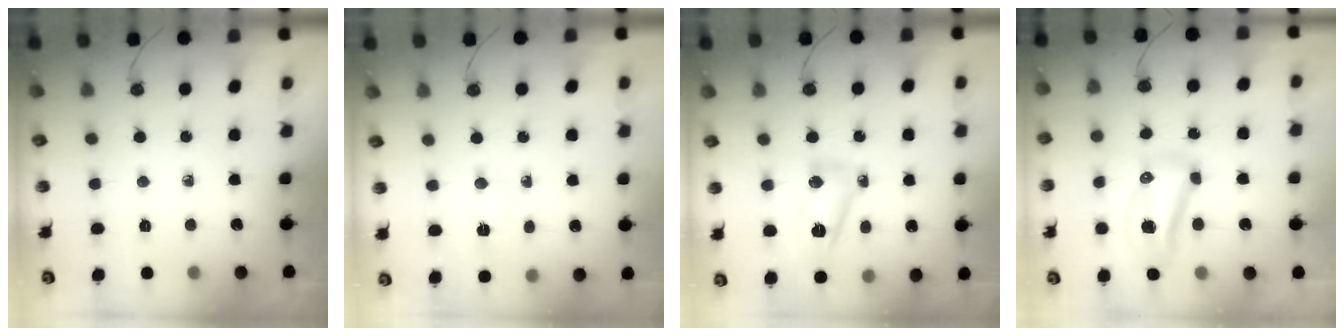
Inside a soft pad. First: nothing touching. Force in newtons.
{"total": 6.8, "press": 2.6, "slide": 6.3}
{"total": 9.3, "press": 9.3, "slide": 0.7}
{"total": 10.0, "press": 9.9, "slide": 1.3}